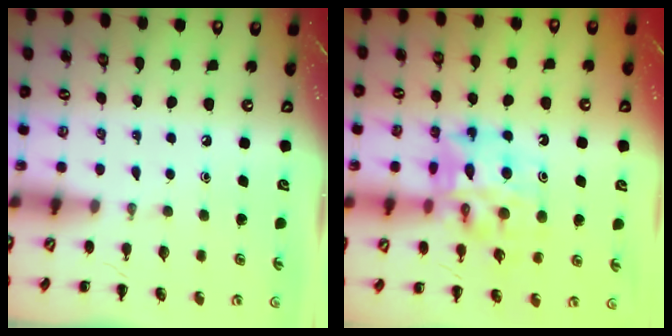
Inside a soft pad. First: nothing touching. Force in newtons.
{"total": 14.3, "press": 13.8, "slide": 3.8}